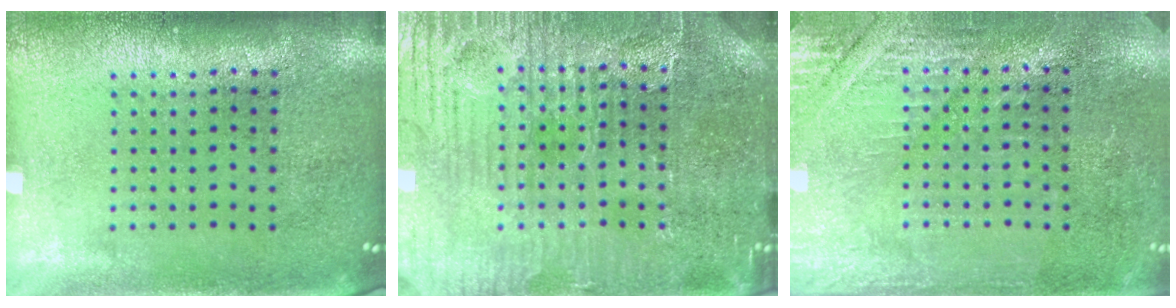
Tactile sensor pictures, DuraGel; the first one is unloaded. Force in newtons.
{"total": 4.8, "press": 4.6, "slide": 1.3}
{"total": 2.8, "press": 2.8, "slide": 0.5}